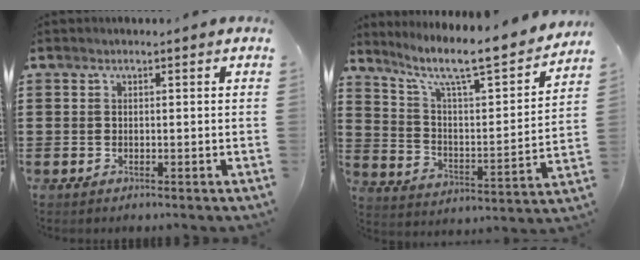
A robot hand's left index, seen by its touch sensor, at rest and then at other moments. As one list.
[{"total": 8.3, "force": [6.5, 1.2, 5.0], "torque": [-0.109, -0.053, 0.099]}]